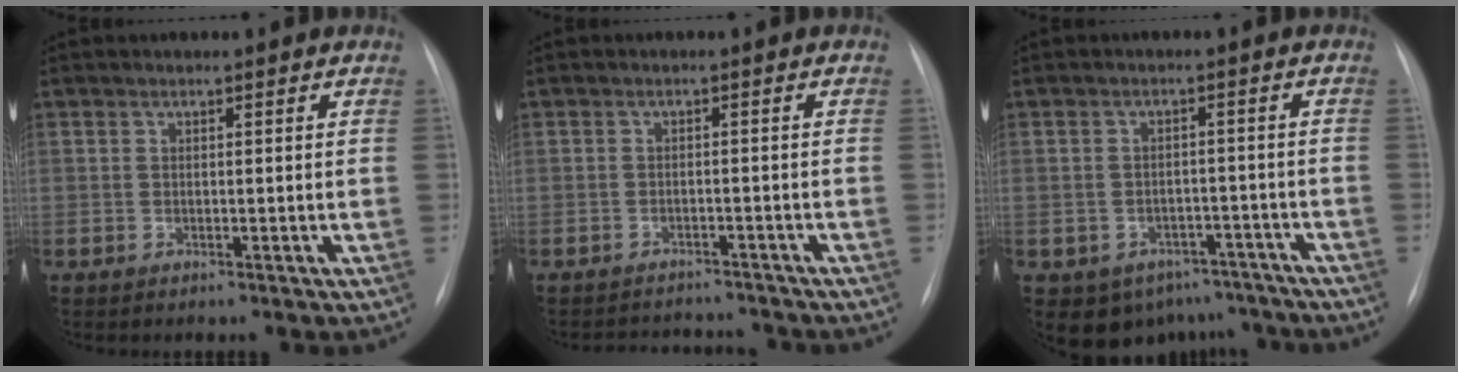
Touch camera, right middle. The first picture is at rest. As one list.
[{"total": 6.3, "force": [-6.2, 1.3, 0.3], "torque": [-0.003, 0.008, -0.078]}, {"total": 9.5, "force": [-6.9, 6.4, 1.7], "torque": [-0.012, 0.018, -0.080]}]